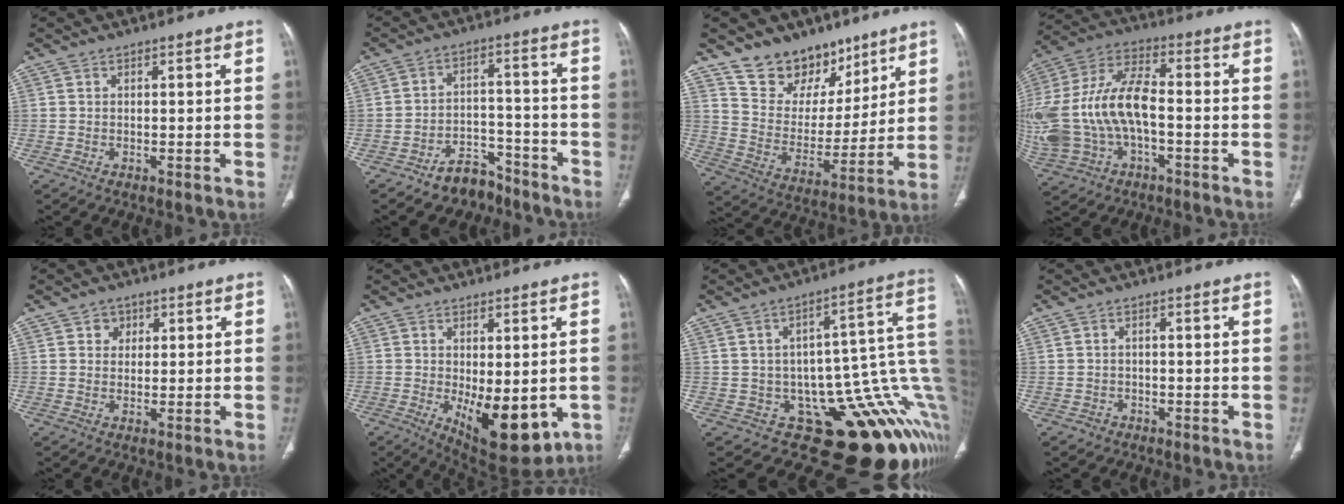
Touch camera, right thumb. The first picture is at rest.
{"total": 7.5, "force": [-5.7, 4.3, 2.4], "torque": [-0.011, 0.057, -0.091]}
{"total": 15.7, "force": [11.6, 9.7, 4.2], "torque": [-0.011, -0.080, 0.210]}
{"total": 20.5, "force": [-2.3, 11.4, 16.8], "torque": [-0.378, 0.033, -0.036]}
{"total": 2.9, "force": [1.2, 2.6, 0.7], "torque": [0.010, -0.004, 0.015]}
{"total": 13.4, "force": [-3.1, 5.8, 11.7], "torque": [-0.151, -0.020, -0.022]}
{"total": 22.4, "force": [-3.6, 10.2, 19.6], "torque": [-0.146, 0.050, -0.032]}
{"total": 1.4, "force": [-0.8, 1.1, 0.2], "torque": [-0.002, 0.008, -0.012]}